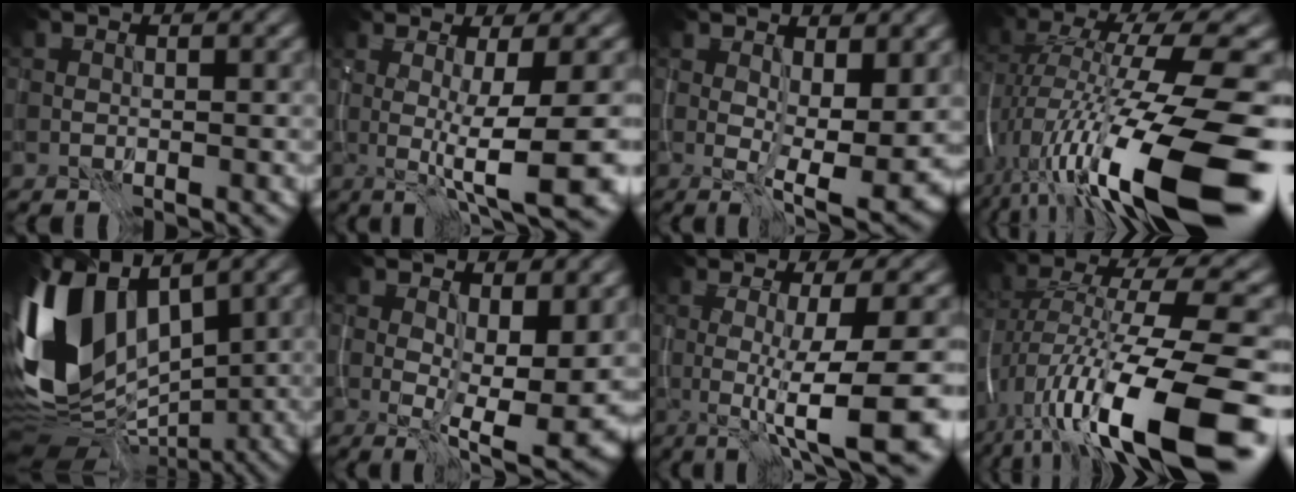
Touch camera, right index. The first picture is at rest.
{"total": 9.7, "force": [-1.2, 1.8, 9.4], "torque": [-0.128, -0.002, -0.004]}
{"total": 8.5, "force": [1.0, 2.7, 8.0], "torque": [-0.125, -0.012, 0.029]}
{"total": 16.4, "force": [-3.8, 4.2, 15.4], "torque": [-0.266, 0.009, -0.056]}
{"total": 13.6, "force": [1.7, 8.5, 10.5], "torque": [-0.232, 0.008, 0.019]}
{"total": 9.6, "force": [1.4, 3.3, 8.9], "torque": [-0.138, -0.012, 0.038]}
{"total": 10.8, "force": [-1.7, 2.0, 10.5], "torque": [-0.128, -0.002, -0.011]}
{"total": 15.4, "force": [-4.9, 4.2, 14.0], "torque": [-0.249, 0.007, -0.073]}